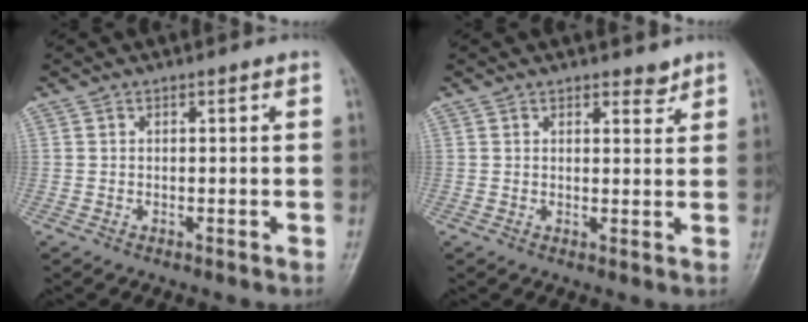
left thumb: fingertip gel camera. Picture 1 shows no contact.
{"total": 2.3, "force": [1.9, 1.0, 0.9], "torque": [0.002, -0.013, 0.025]}